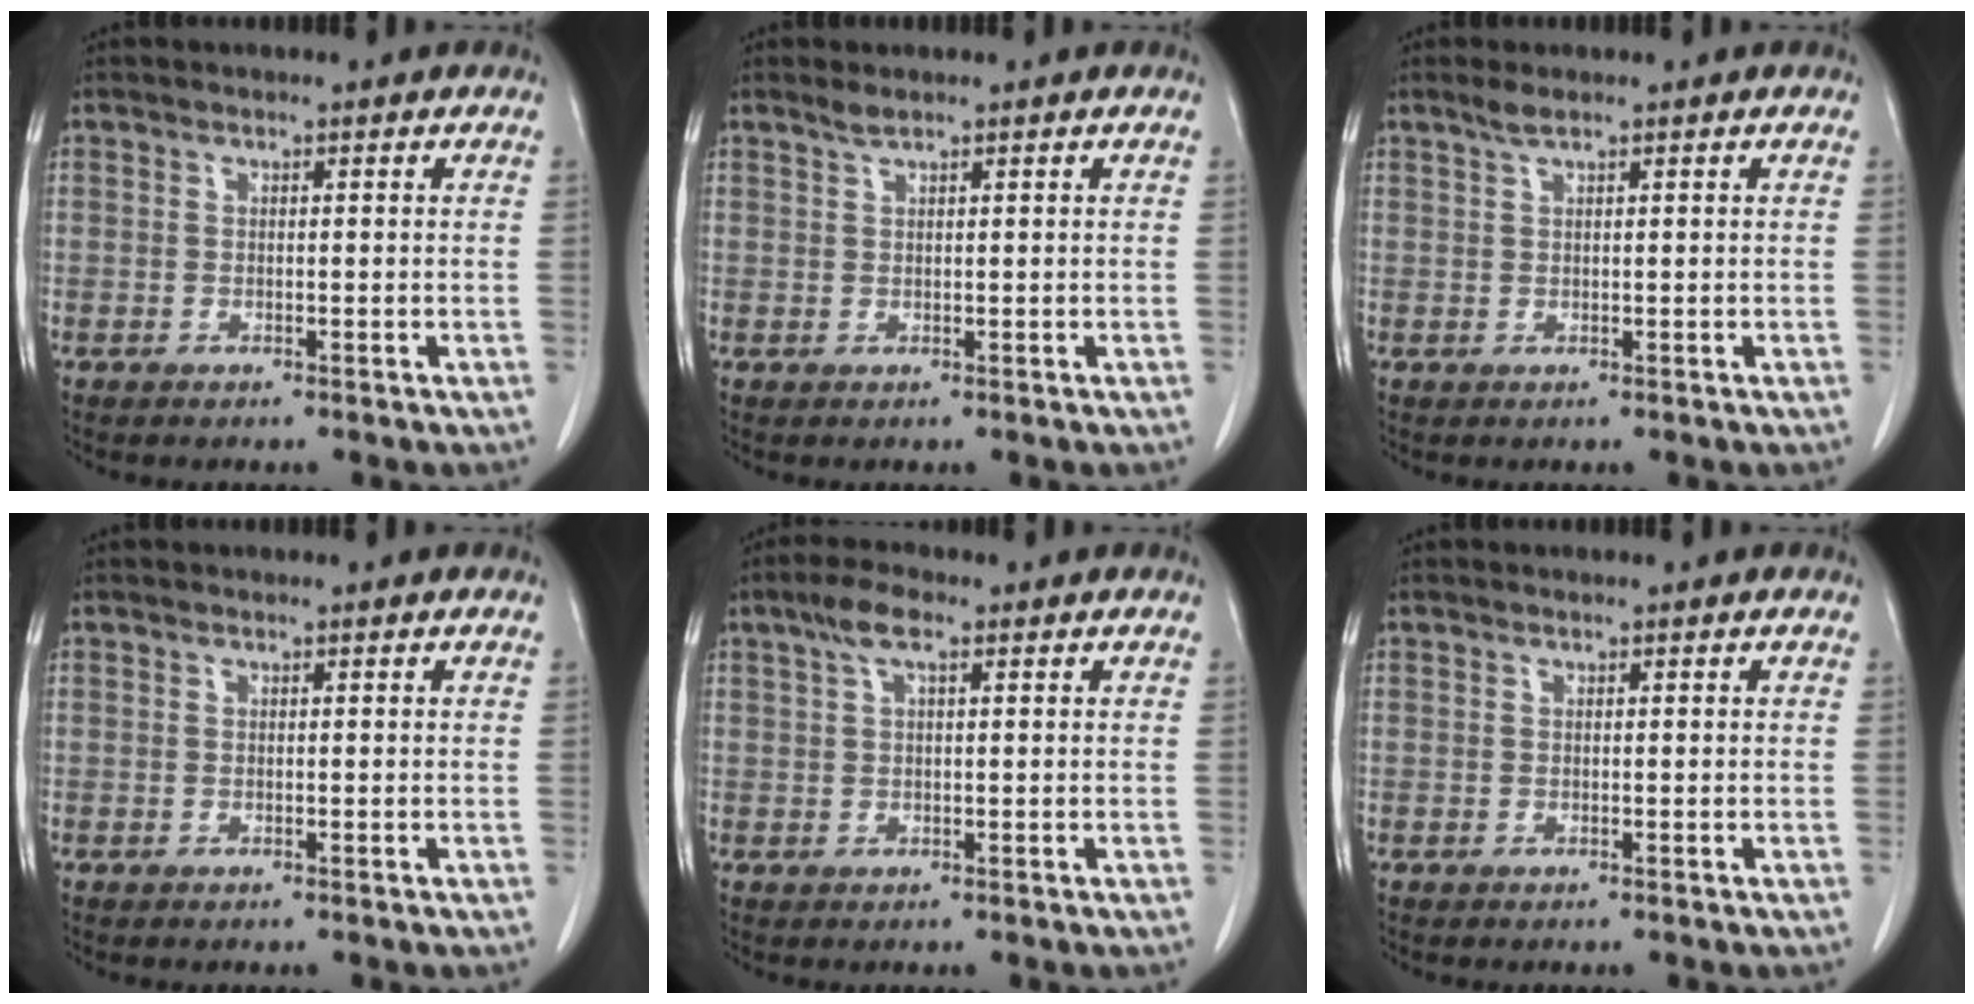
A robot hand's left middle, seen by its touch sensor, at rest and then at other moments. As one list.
[{"total": 1.0, "force": [0.9, -0.1, 0.5], "torque": [-0.012, 0.001, 0.022]}, {"total": 1.4, "force": [1.1, 0.0, 0.9], "torque": [-0.021, 0.004, 0.025]}, {"total": 0.0}, {"total": 3.7, "force": [2.0, 0.9, 3.0], "torque": [-0.065, 0.016, 0.039]}, {"total": 0.0}]